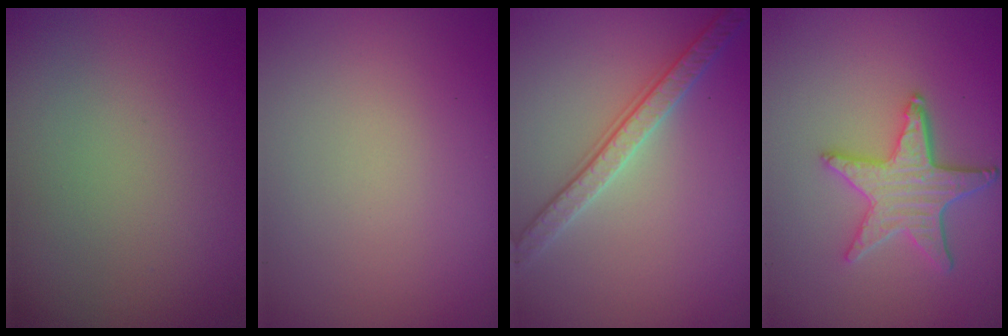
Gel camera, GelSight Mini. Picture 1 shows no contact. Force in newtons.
{"total": 0.0}
{"total": 3.1, "press": 2.9, "slide": 1.1}
{"total": 4.4, "press": 3.8, "slide": 2.2}